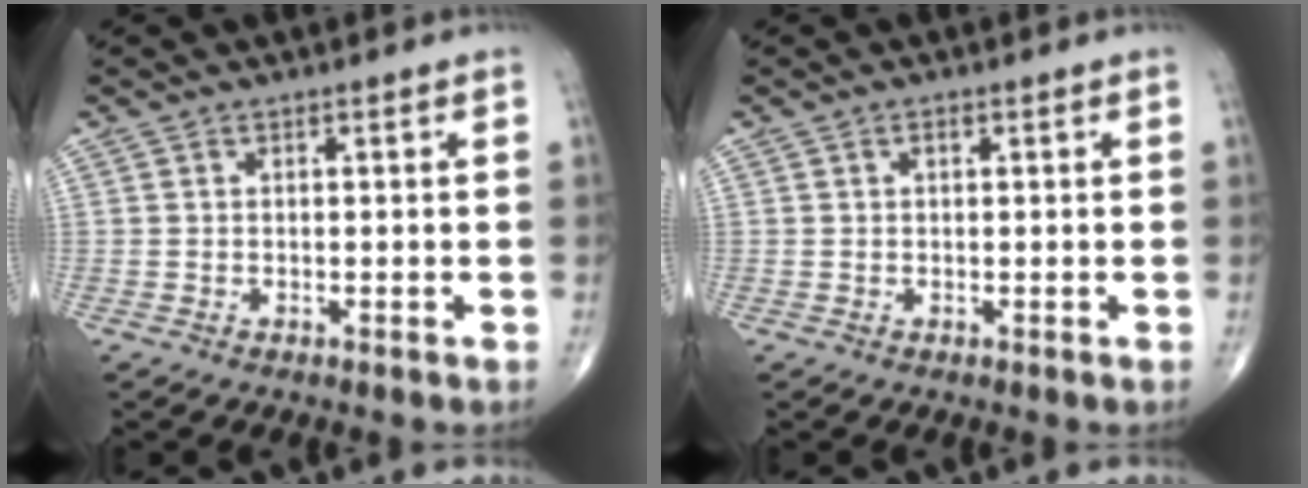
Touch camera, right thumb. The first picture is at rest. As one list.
[{"total": 0.8, "force": [0.3, 0.4, 0.5], "torque": [-0.008, 0.001, 0.003]}]